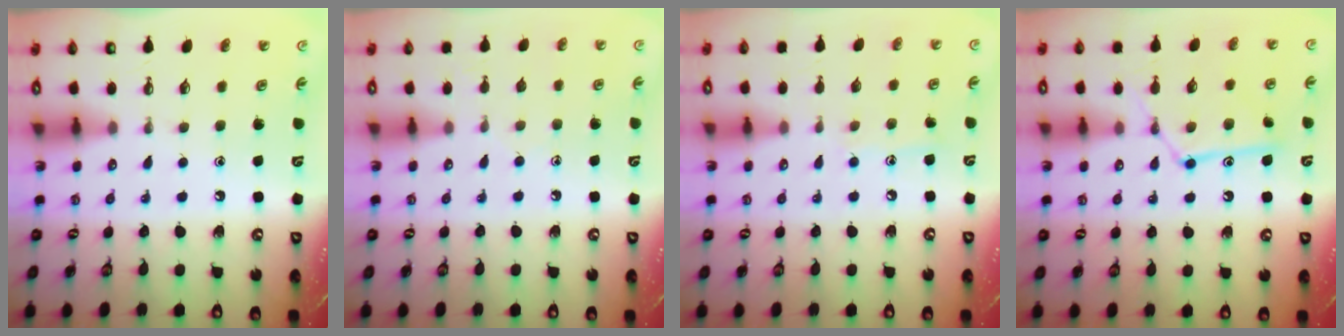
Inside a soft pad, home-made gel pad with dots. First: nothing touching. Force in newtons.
{"total": 3.8, "press": 3.8, "slide": 0.4}
{"total": 6.0, "press": 6.0, "slide": 0.5}
{"total": 12.8, "press": 12.8, "slide": 0.6}